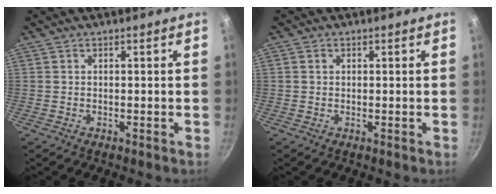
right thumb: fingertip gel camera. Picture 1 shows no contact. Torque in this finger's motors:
{"motor_torque": [-0.53, 0.24, -0.28, 0.21, 0.05]}